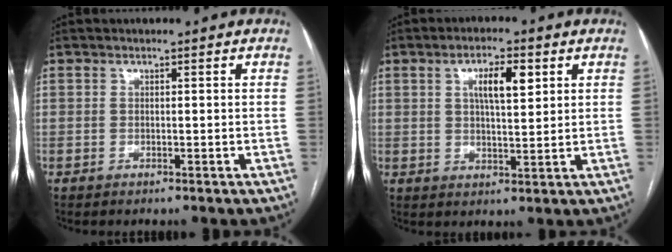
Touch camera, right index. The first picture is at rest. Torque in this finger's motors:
{"motor_torque": [0.54, 0.46, 0.40, 0.11]}